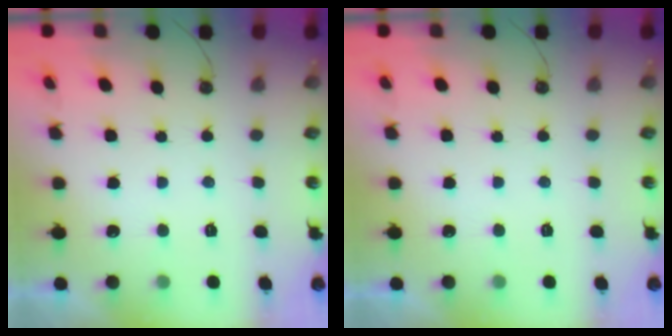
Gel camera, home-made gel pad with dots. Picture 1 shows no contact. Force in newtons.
{"total": 0.0}